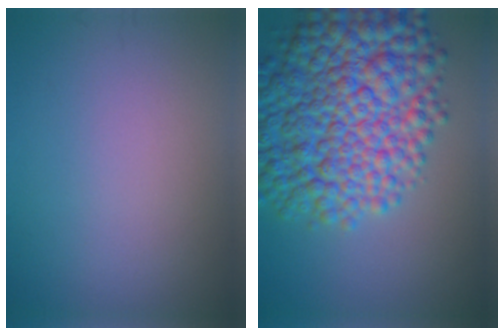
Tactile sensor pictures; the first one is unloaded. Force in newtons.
{"total": 12.1, "press": 12.1, "slide": 0.4}